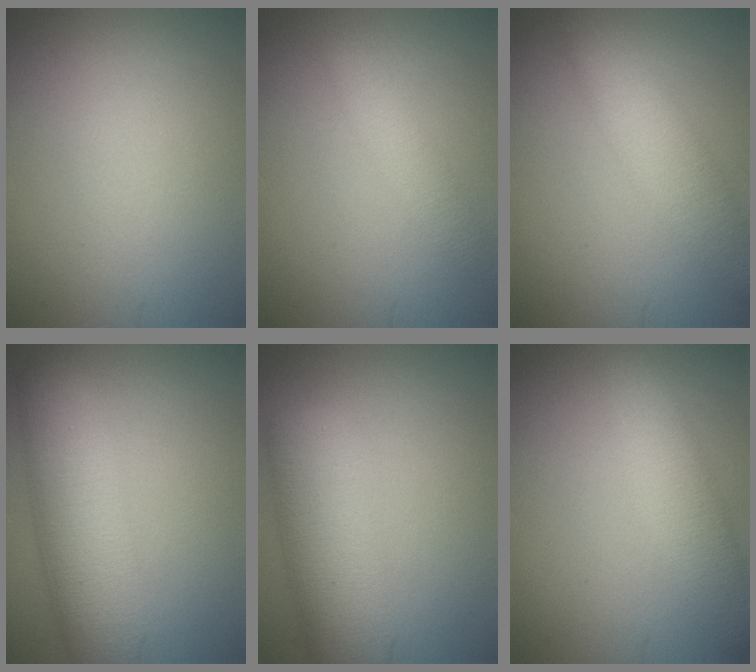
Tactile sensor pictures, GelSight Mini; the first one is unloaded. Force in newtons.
{"total": 2.3, "press": 2.3, "slide": 0.0}
{"total": 4.7, "press": 4.7, "slide": 0.2}
{"total": 7.4, "press": 7.4, "slide": 0.2}
{"total": 7.0, "press": 7.0, "slide": 0.1}
{"total": 5.4, "press": 5.4, "slide": 0.4}